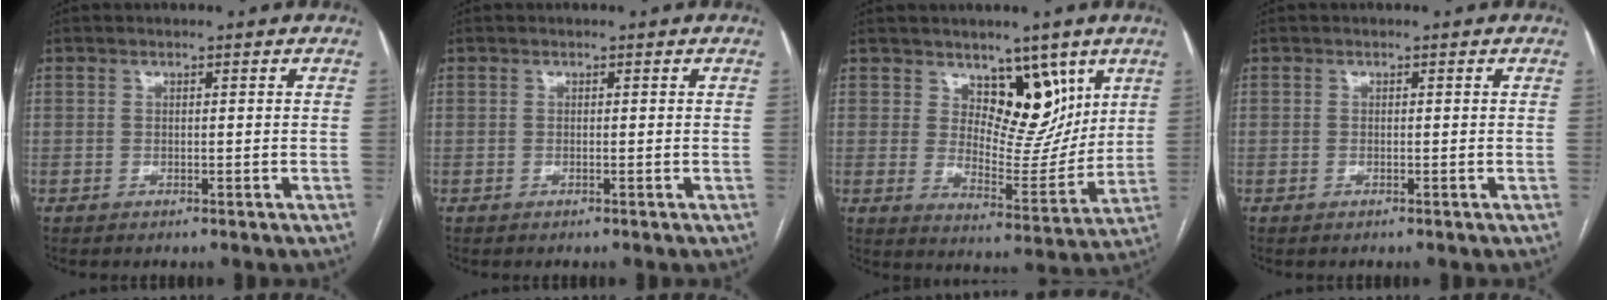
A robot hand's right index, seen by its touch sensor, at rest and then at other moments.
{"total": 0.0}
{"total": 9.9, "force": [5.9, 5.6, 5.7], "torque": [-0.067, -0.010, 0.101]}
{"total": 0.0}